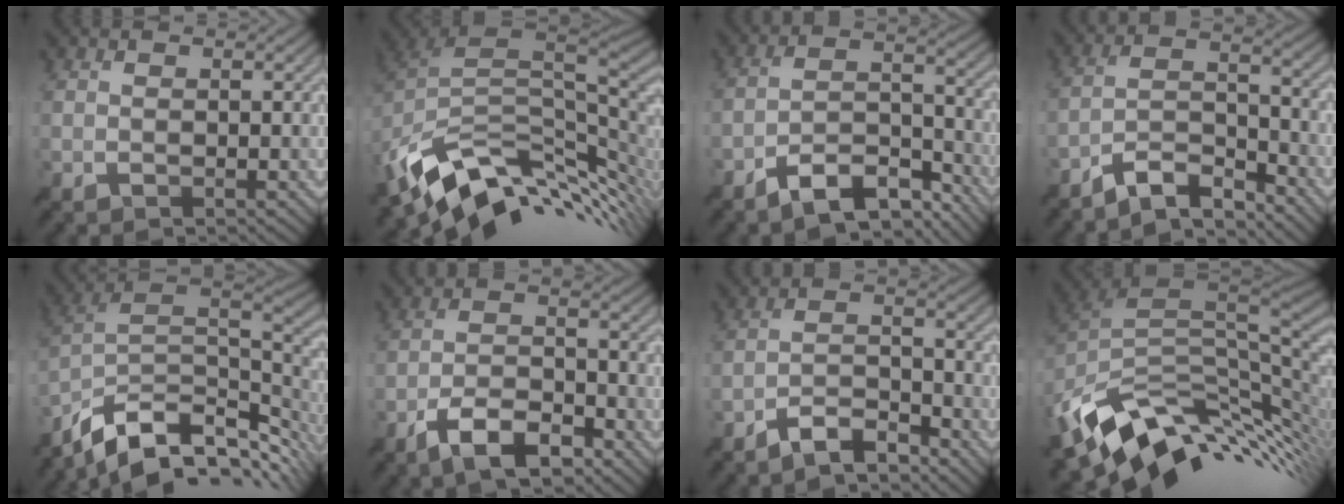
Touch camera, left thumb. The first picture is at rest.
{"total": 13.4, "force": [-2.4, 8.1, 10.4], "torque": [-0.224, -0.026, -0.026]}
{"total": 10.2, "force": [-8.1, 2.8, 5.5], "torque": [-0.090, 0.005, -0.151]}
{"total": 7.7, "force": [-6.7, 1.6, 3.4], "torque": [-0.059, 0.004, -0.133]}
{"total": 13.8, "force": [-7.2, 7.0, 9.4], "torque": [-0.205, -0.014, -0.127]}
{"total": 7.8, "force": [-5.6, 2.5, 4.8], "torque": [-0.089, -0.001, -0.107]}
{"total": 6.1, "force": [-5.2, 1.4, 2.9], "torque": [-0.053, 0.001, -0.103]}
{"total": 14.6, "force": [-3.7, 9.0, 10.9], "torque": [-0.240, -0.027, -0.052]}